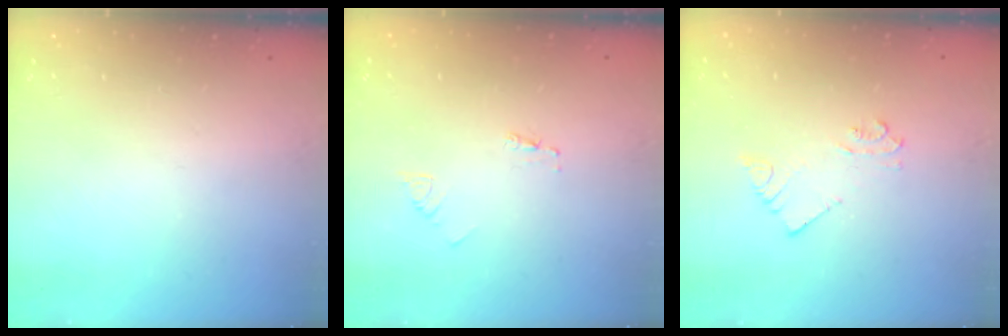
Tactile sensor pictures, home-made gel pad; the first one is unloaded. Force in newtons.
{"total": 2.1, "press": 2.1, "slide": 0.1}
{"total": 3.2, "press": 3.2, "slide": 0.2}